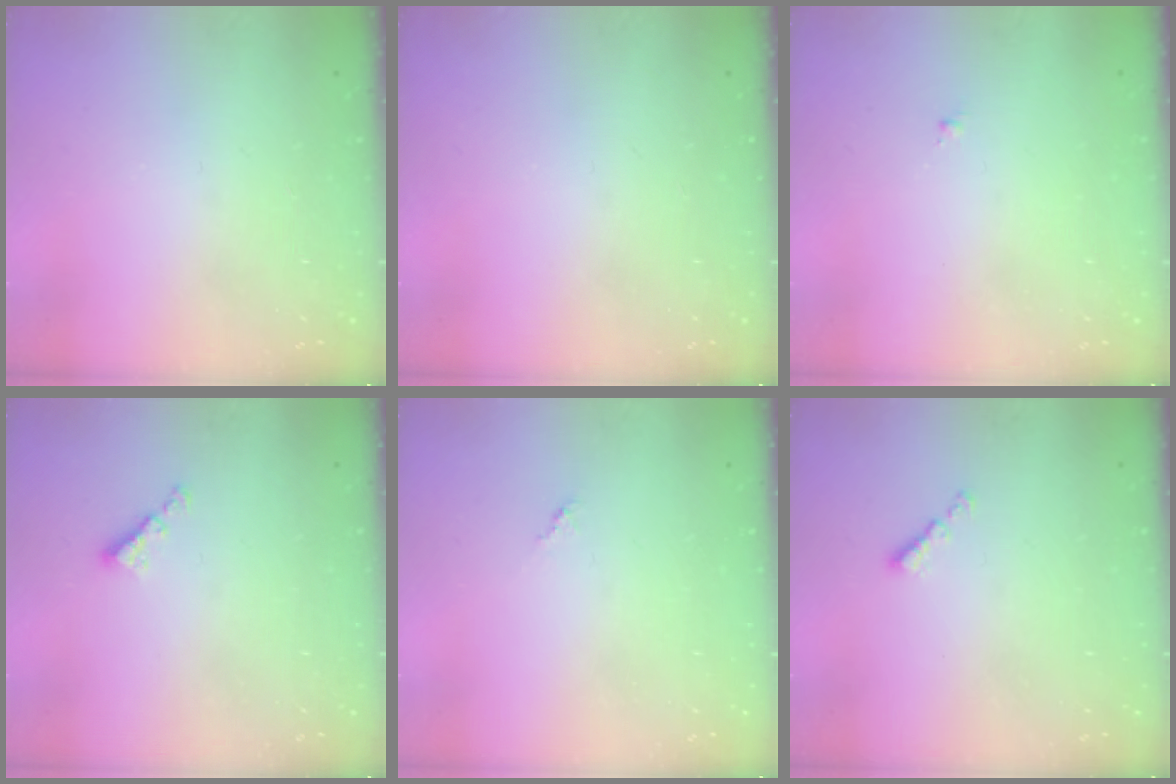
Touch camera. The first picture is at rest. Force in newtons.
{"total": 0.0}
{"total": 0.7, "press": 0.7, "slide": 0.2}
{"total": 2.5, "press": 2.5, "slide": 0.4}
{"total": 0.0}
{"total": 0.8, "press": 0.7, "slide": 0.4}